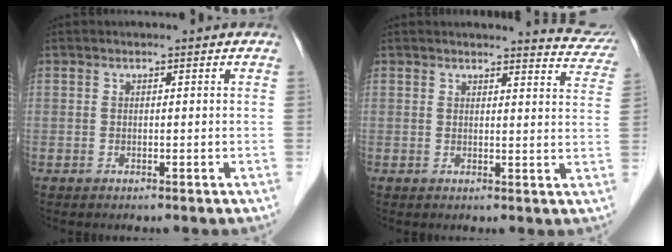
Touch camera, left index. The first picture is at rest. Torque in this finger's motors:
{"motor_torque": [0.14, -0.47, 0.03, 0.00]}